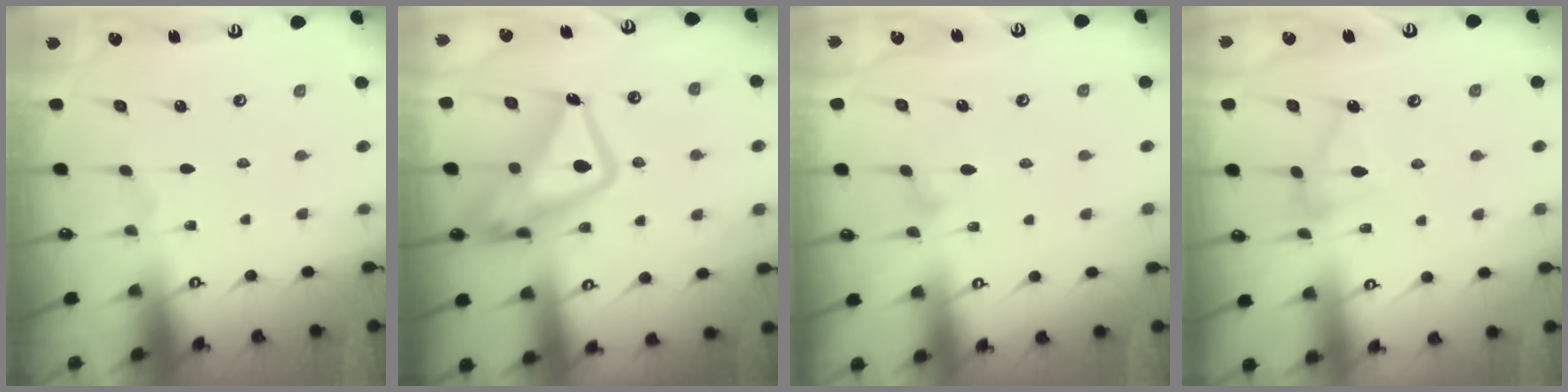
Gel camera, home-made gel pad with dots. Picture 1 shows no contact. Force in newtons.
{"total": 15.3, "press": 15.3, "slide": 1.4}
{"total": 8.3, "press": 8.3, "slide": 0.5}
{"total": 7.2, "press": 7.2, "slide": 0.6}